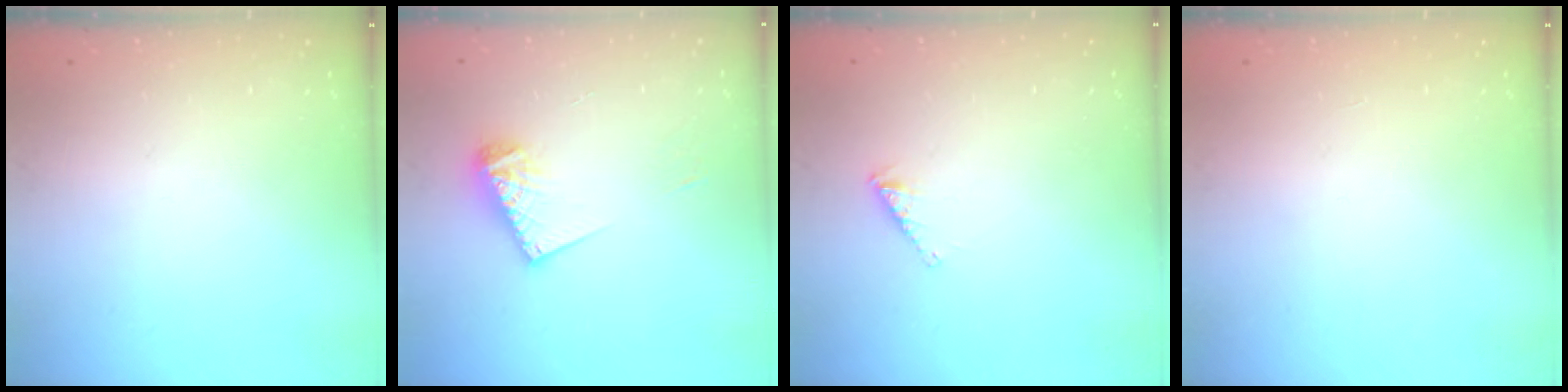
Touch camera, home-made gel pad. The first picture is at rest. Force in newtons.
{"total": 9.3, "press": 9.2, "slide": 1.1}
{"total": 2.7, "press": 2.6, "slide": 0.4}
{"total": 0.0}